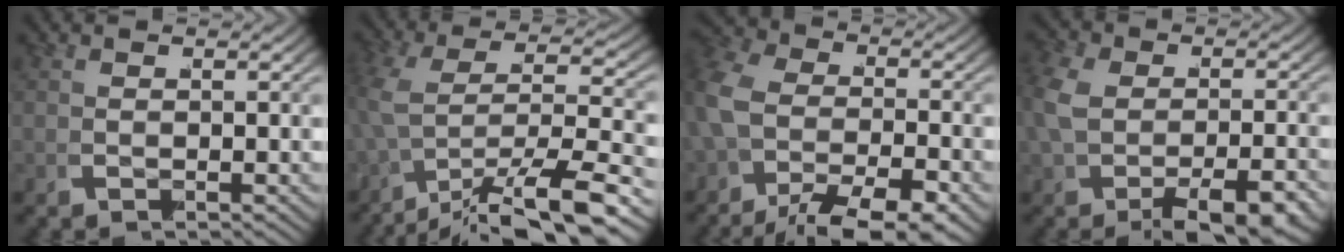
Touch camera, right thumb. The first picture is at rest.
{"total": 7.4, "force": [-2.4, 3.6, 6.0], "torque": [-0.118, -0.029, -0.016]}
{"total": 6.8, "force": [-3.5, 4.0, 4.2], "torque": [-0.070, -0.022, -0.051]}
{"total": 4.3, "force": [-1.8, 2.1, 3.2], "torque": [-0.060, -0.008, -0.026]}